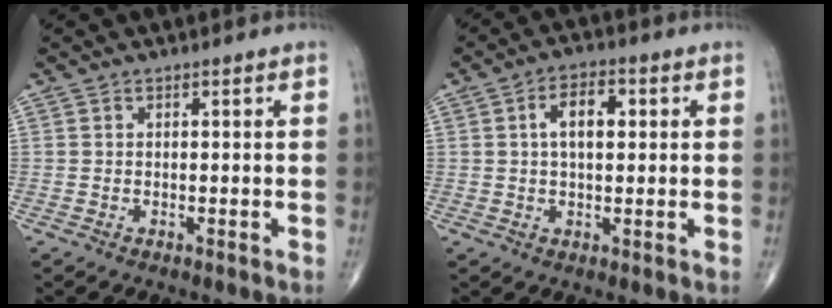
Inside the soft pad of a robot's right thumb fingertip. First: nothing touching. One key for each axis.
{"total": 6.6, "fx": 1.3, "fy": 3.5, "fz": 5.4, "tx": -0.085, "ty": 0.011, "tz": 0.019}